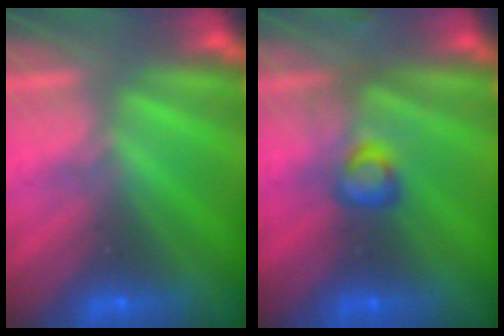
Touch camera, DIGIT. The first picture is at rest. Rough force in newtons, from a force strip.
{"total": 2.7}